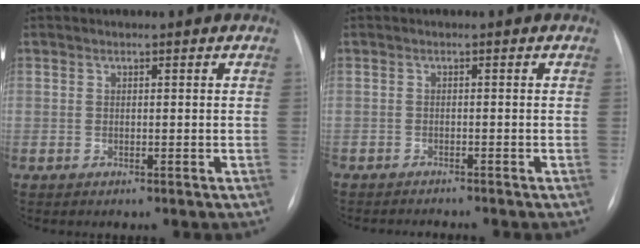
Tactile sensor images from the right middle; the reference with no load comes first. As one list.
[{"total": 2.9, "force": [-2.8, 0.0, 0.6], "torque": [-0.006, -0.009, -0.042]}]